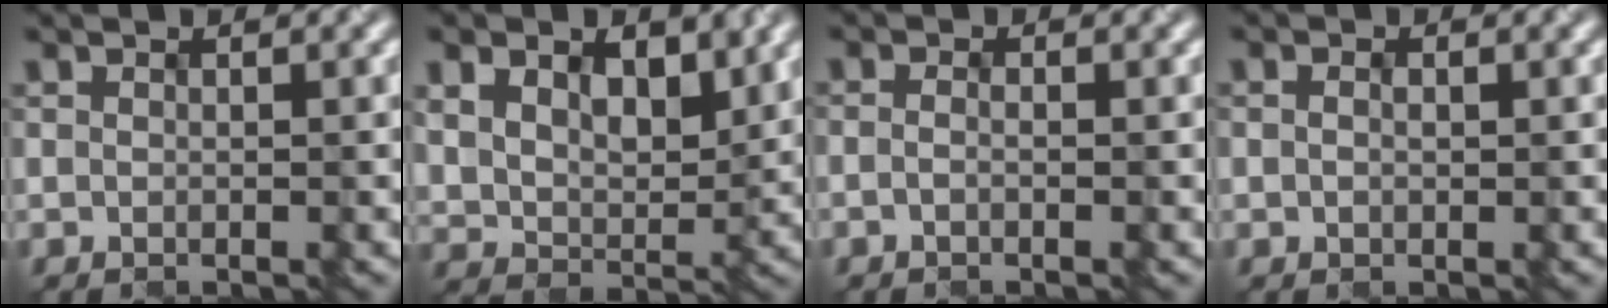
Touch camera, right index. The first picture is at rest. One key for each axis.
{"total": 6.4, "fx": 2.7, "fy": 4.3, "fz": 3.8, "tx": -0.078, "ty": 0.004, "tz": 0.033}
{"total": 0.9, "fx": -0.4, "fy": 0.4, "fz": 0.7, "tx": -0.006, "ty": -0.005, "tz": -0.016}
{"total": 0.9, "fx": -0.2, "fy": 0.7, "fz": 0.5, "tx": -0.009, "ty": 0.000, "tz": -0.001}